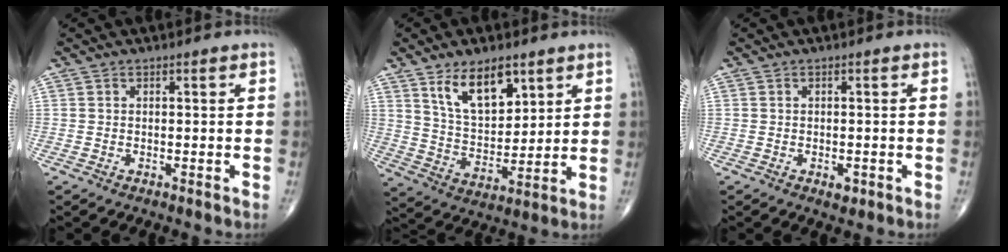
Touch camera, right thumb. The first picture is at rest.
{"total": 12.1, "force": [6.8, 6.1, 7.9], "torque": [-0.113, -0.044, 0.134]}
{"total": 1.7, "force": [-0.7, 1.0, 1.2], "torque": [-0.012, 0.000, -0.007]}